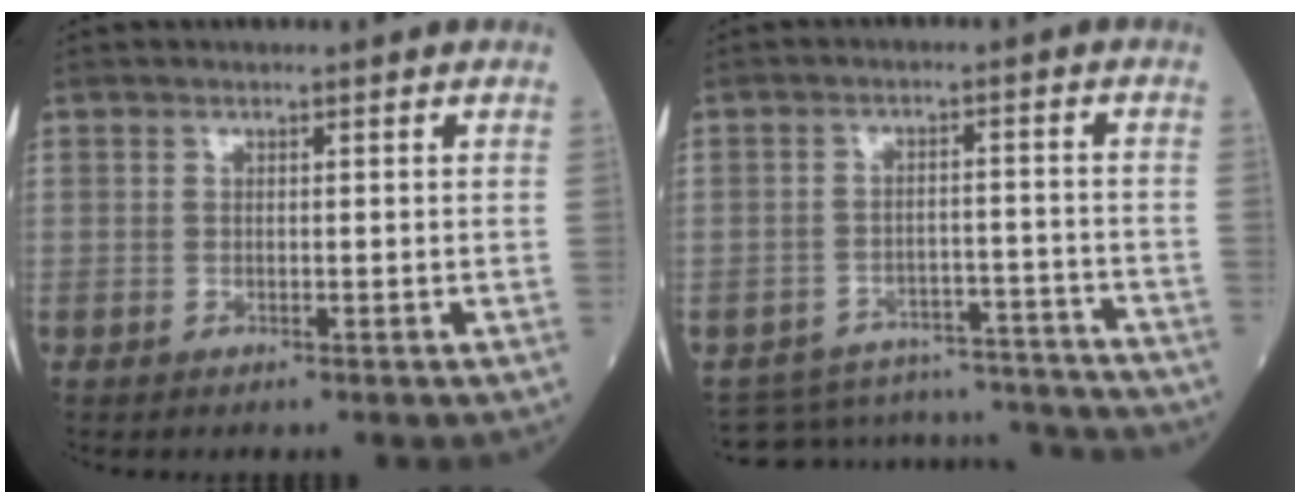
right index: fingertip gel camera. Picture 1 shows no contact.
{"total": 15.1, "force": [-14.7, 2.8, 1.2], "torque": [-0.016, 0.030, -0.187]}